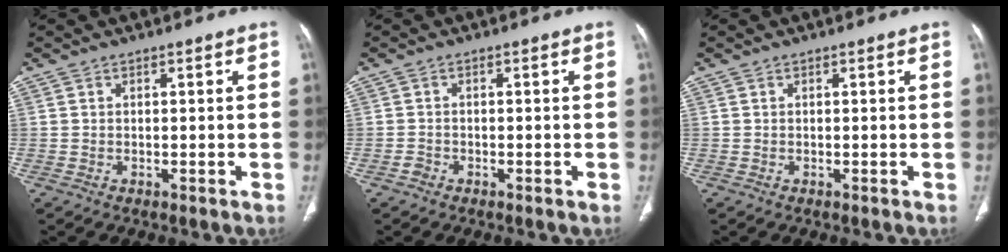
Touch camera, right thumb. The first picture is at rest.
{"total": 1.0, "force": [-0.8, 0.6, 0.3], "torque": [-0.005, 0.002, -0.021]}
{"total": 0.0}